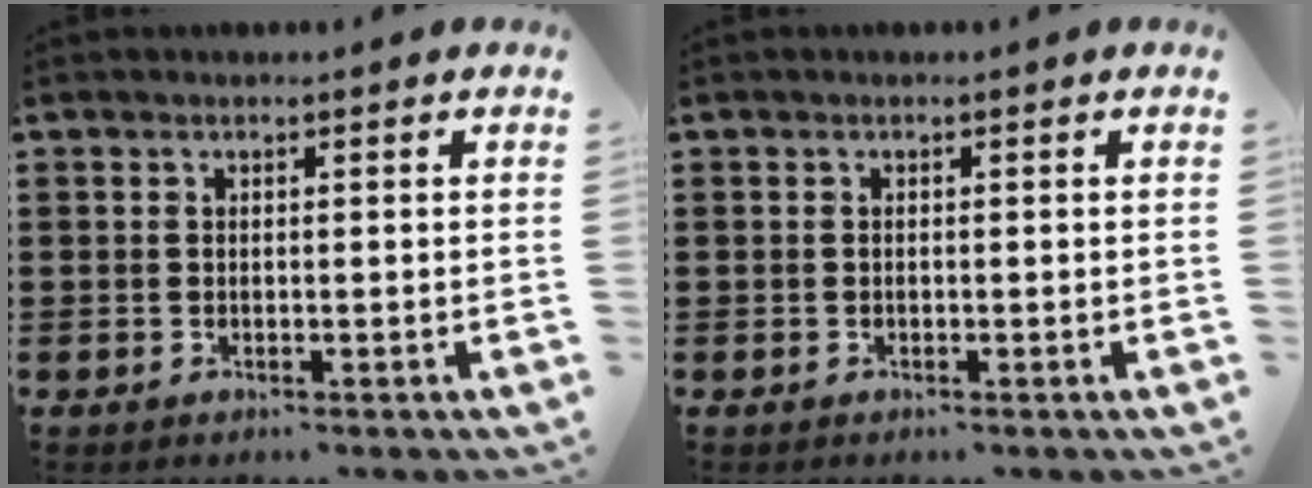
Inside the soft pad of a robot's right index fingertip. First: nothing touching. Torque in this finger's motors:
{"motor_torque": [1.49, 0.65, 0.04, 0.02]}